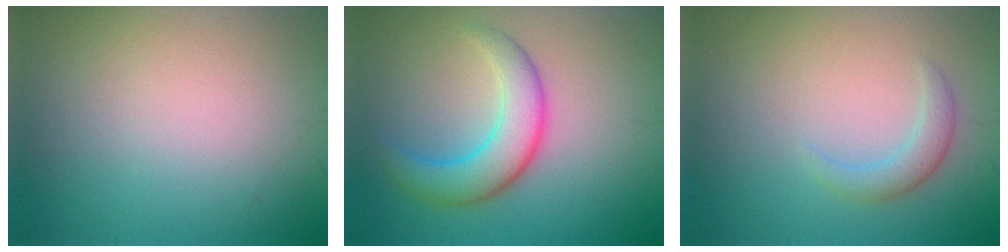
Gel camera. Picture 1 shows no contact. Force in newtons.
{"total": 5.0, "press": 5.0, "slide": 0.1}
{"total": 1.9, "press": 1.9, "slide": 0.1}